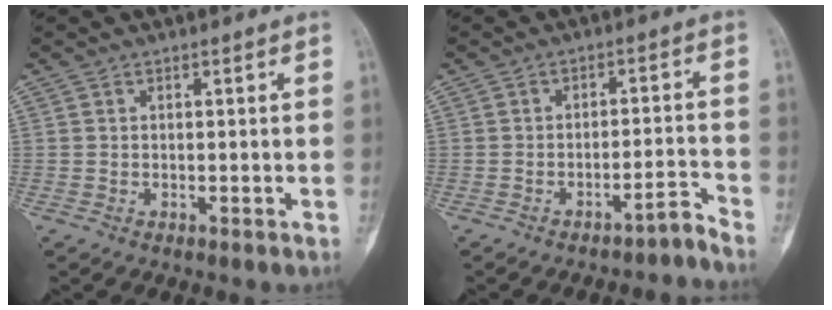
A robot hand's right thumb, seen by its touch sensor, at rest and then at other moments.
{"total": 3.3, "force": [-3.2, -0.1, 1.0], "torque": [-0.013, 0.046, -0.044]}